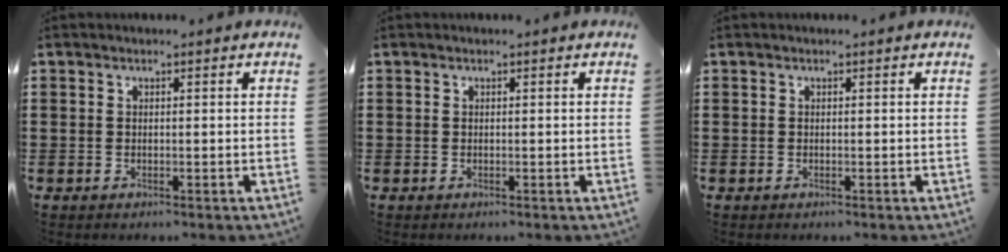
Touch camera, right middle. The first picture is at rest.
{"total": 0.0}
{"total": 0.0}